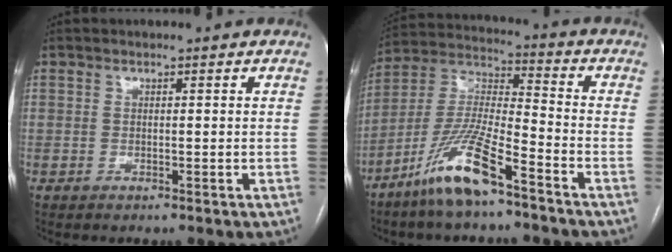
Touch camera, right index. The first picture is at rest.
{"total": 12.6, "force": [-8.3, 1.4, 9.4], "torque": [-0.200, -0.014, -0.164]}